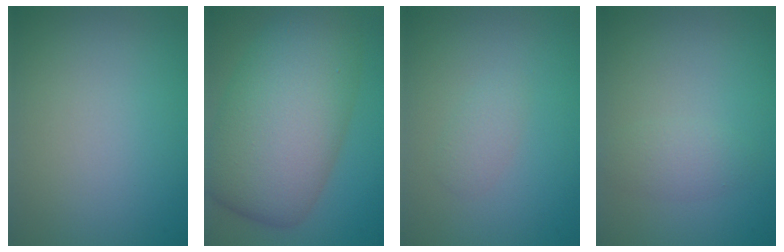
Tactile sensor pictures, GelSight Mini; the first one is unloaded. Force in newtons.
{"total": 11.7, "press": 11.7, "slide": 0.4}
{"total": 1.2, "press": 1.2, "slide": 0.0}
{"total": 1.7, "press": 1.7, "slide": 0.0}